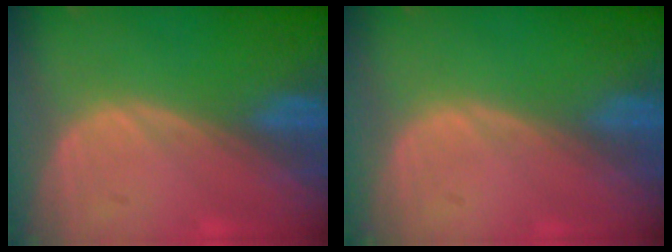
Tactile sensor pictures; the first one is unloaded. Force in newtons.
{"total": 0.0}